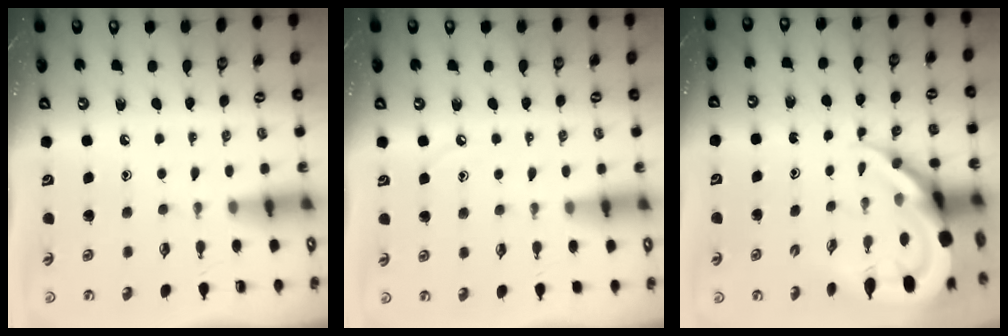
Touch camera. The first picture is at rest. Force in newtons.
{"total": 3.2, "press": 3.2, "slide": 0.4}
{"total": 11.8, "press": 11.7, "slide": 1.2}